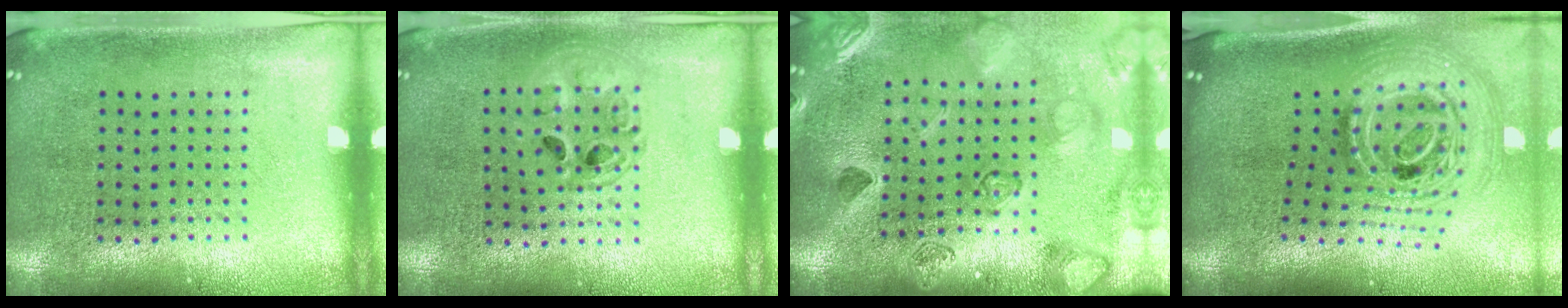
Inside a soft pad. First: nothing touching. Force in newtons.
{"total": 1.3, "press": 1.2, "slide": 0.2}
{"total": 2.3, "press": 2.3, "slide": 0.2}
{"total": 2.7, "press": 1.9, "slide": 2.0}